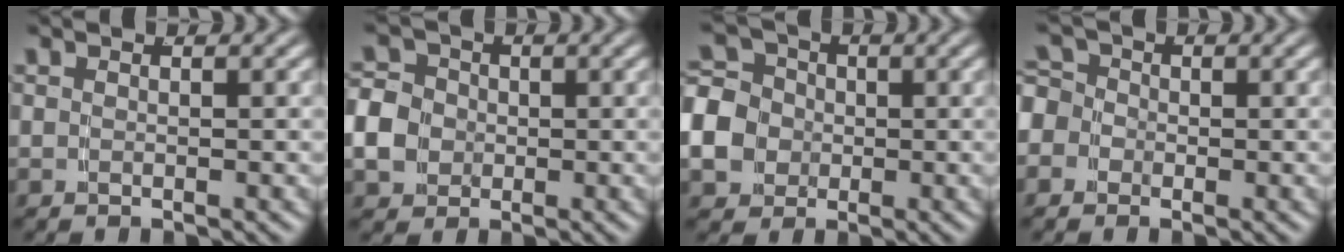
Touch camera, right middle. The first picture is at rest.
{"total": 6.2, "force": [-0.4, 5.4, 2.9], "torque": [-0.062, -0.013, -0.011]}
{"total": 8.6, "force": [-0.5, 7.7, 3.8], "torque": [-0.089, -0.024, -0.012]}
{"total": 5.2, "force": [-0.6, 4.9, 1.8], "torque": [-0.044, -0.009, -0.023]}